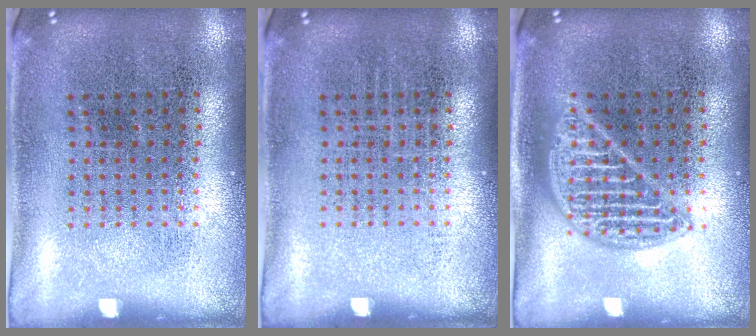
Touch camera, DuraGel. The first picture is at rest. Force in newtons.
{"total": 0.0}
{"total": 2.1, "press": 2.1, "slide": 0.2}